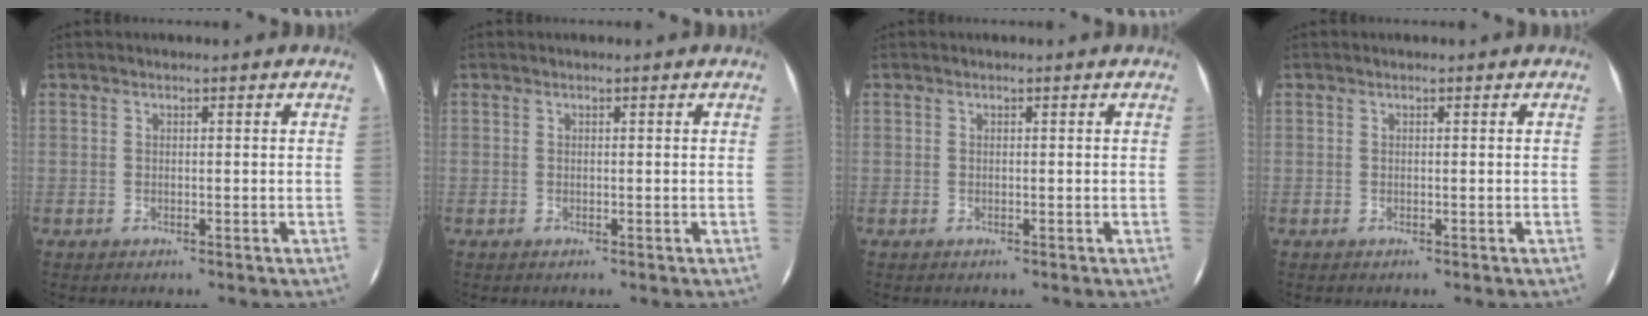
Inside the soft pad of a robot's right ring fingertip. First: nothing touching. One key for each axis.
{"total": 0.0}
{"total": 0.0}
{"total": 0.0}